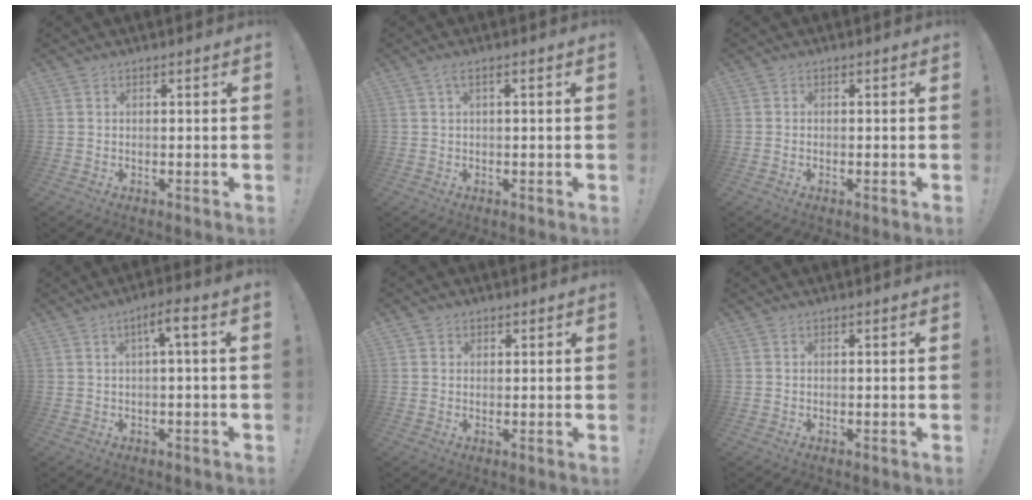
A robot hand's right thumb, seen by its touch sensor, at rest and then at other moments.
{"total": 2.1, "force": [0.2, 0.2, 2.1], "torque": [-0.044, 0.005, 0.002]}
{"total": 0.8, "force": [-0.6, 0.1, 0.5], "torque": [-0.015, 0.003, -0.009]}
{"total": 4.9, "force": [0.9, 0.1, 4.8], "torque": [-0.083, -0.002, 0.008]}
{"total": 1.5, "force": [0.5, 1.3, 0.3], "torque": [0.003, -0.003, 0.009]}
{"total": 0.0}